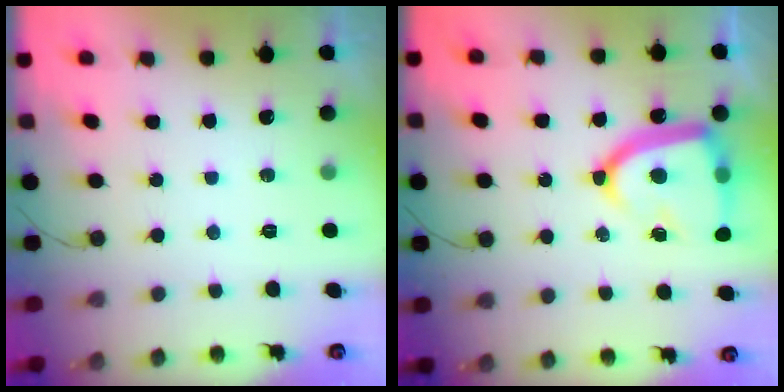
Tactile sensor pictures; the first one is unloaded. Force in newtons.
{"total": 18.1, "press": 18.0, "slide": 1.8}